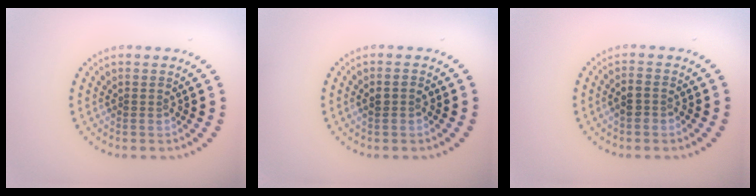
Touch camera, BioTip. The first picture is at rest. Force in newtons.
{"total": 1.3, "press": 1.3, "slide": 0.2}
{"total": 1.7, "press": 1.6, "slide": 0.7}